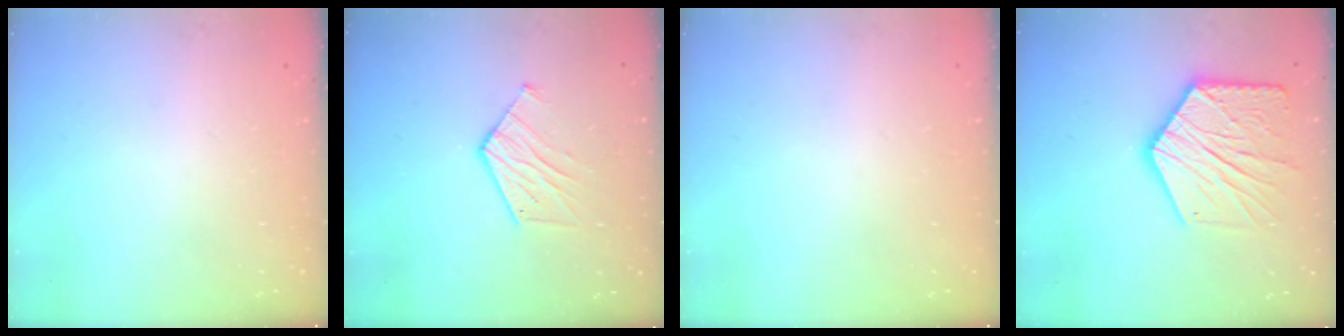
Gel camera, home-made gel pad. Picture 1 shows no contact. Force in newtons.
{"total": 9.7, "press": 9.7, "slide": 0.8}
{"total": 0.0}
{"total": 18.2, "press": 18.2, "slide": 1.5}